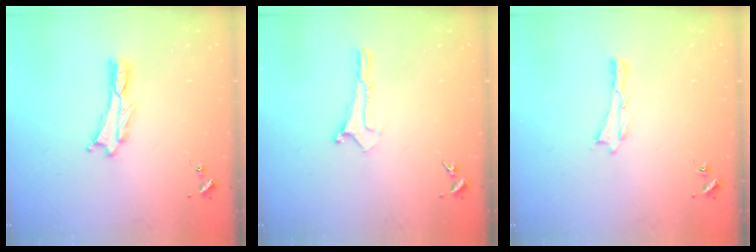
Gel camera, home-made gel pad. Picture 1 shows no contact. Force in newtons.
{"total": 0.0}
{"total": 0.0}